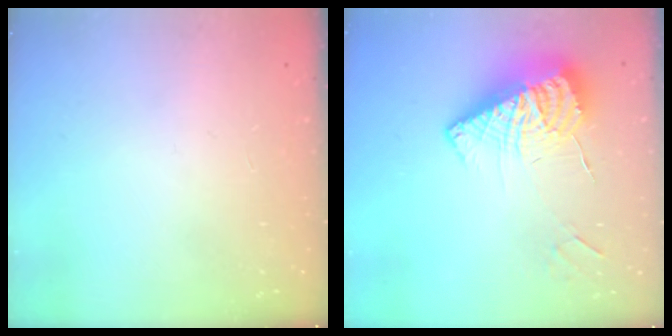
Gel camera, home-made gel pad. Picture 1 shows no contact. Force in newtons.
{"total": 14.5, "press": 14.4, "slide": 1.8}